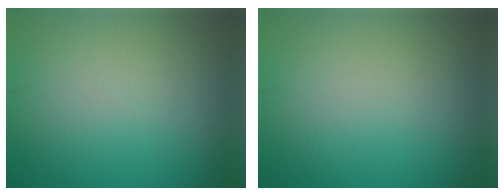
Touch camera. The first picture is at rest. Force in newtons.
{"total": 0.0}